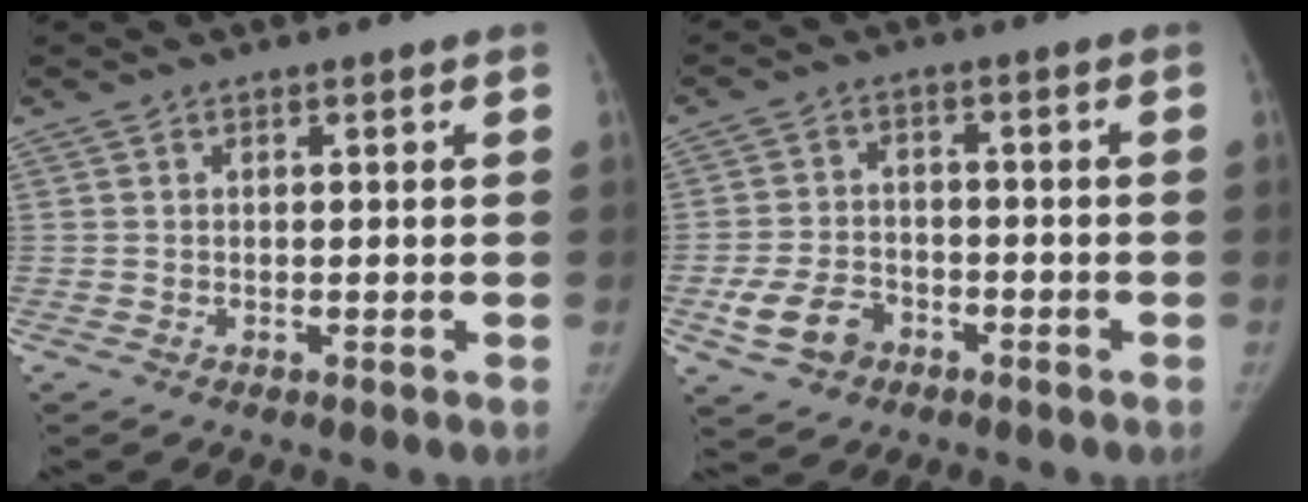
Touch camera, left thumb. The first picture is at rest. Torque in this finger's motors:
{"motor_torque": [-0.55, 0.57, 0.46, -0.44, 0.16]}